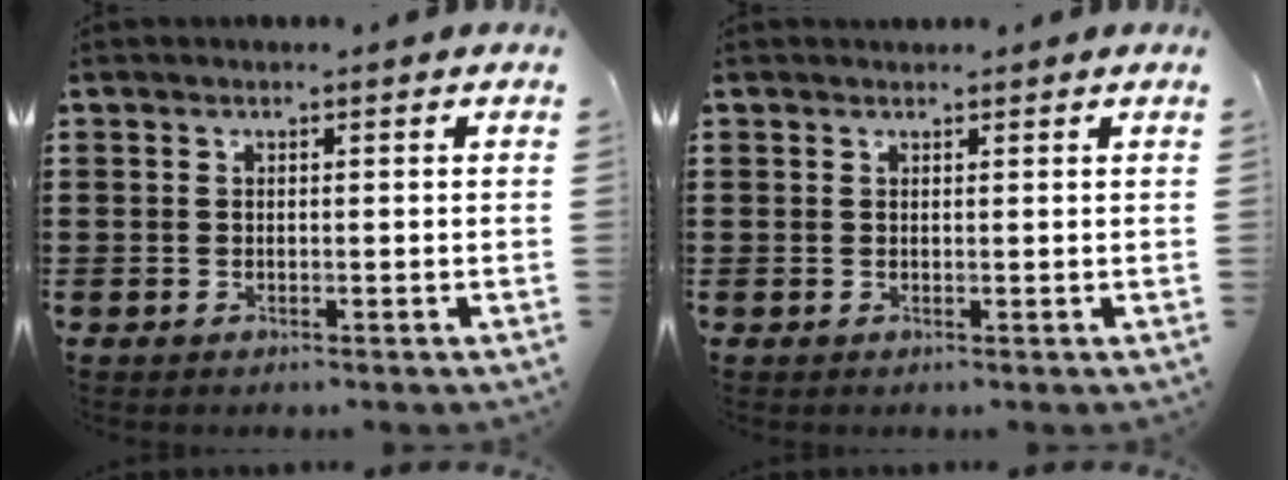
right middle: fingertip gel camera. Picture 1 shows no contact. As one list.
[{"total": 0.5, "force": [0.4, 0.3, -0.1], "torque": [0.009, -0.001, 0.007]}]